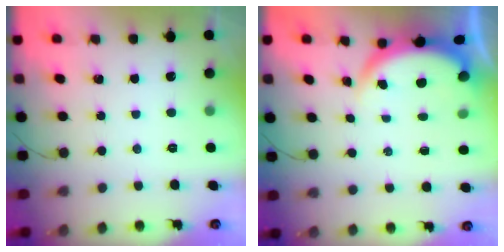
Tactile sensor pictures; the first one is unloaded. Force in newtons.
{"total": 3.8, "press": 3.8, "slide": 0.1}